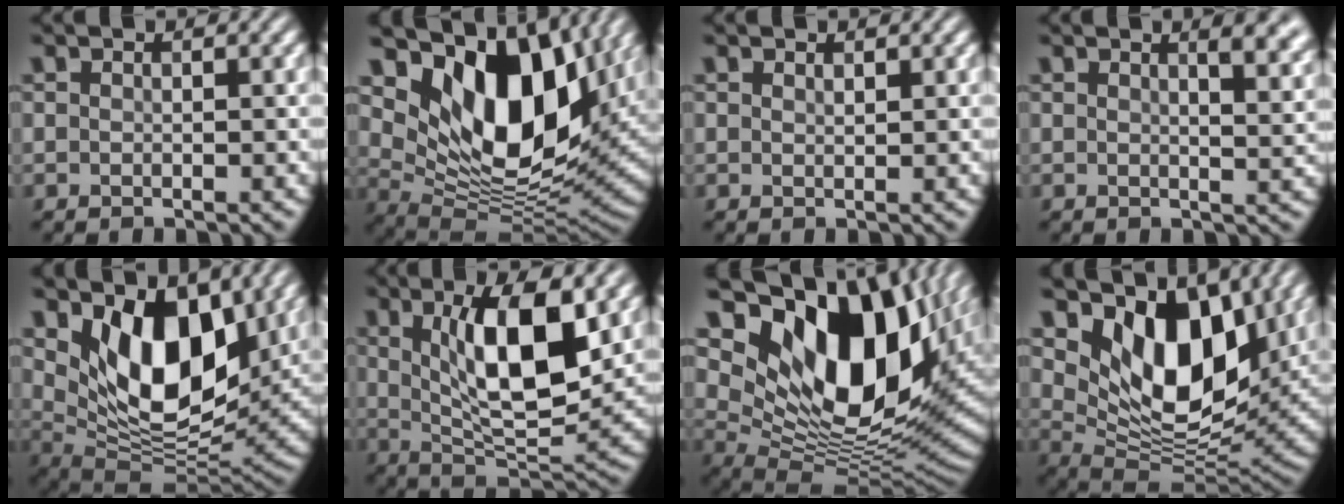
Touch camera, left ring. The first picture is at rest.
{"total": 14.4, "force": [6.7, 7.7, 10.1], "torque": [-0.167, -0.002, 0.118]}
{"total": 0.5, "force": [0.5, 0.1, 0.2], "torque": [-0.003, -0.003, 0.011]}
{"total": 5.5, "force": [3.1, 2.3, 3.8], "torque": [-0.015, 0.025, 0.023]}
{"total": 10.6, "force": [3.8, 5.7, 8.1], "torque": [-0.130, -0.022, 0.065]}
{"total": 9.7, "force": [2.6, 3.3, 8.8], "torque": [-0.145, -0.009, 0.048]}
{"total": 17.0, "force": [7.5, 9.3, 12.1], "torque": [-0.209, 0.007, 0.134]}
{"total": 11.3, "force": [5.0, 6.2, 8.0], "torque": [-0.132, -0.013, 0.088]}